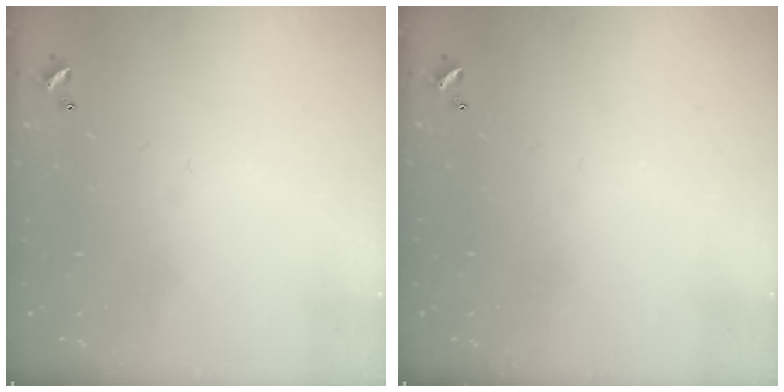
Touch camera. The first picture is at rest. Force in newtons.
{"total": 0.0}